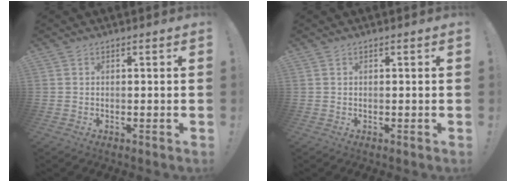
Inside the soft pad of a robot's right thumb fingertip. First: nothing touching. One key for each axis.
{"total": 0.0}